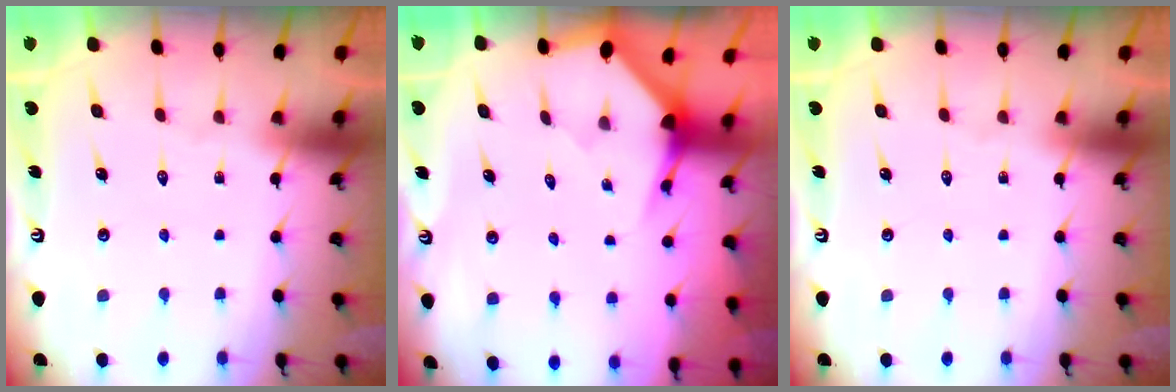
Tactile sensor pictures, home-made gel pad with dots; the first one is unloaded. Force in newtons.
{"total": 3.4, "press": 3.4, "slide": 0.3}
{"total": 0.0}